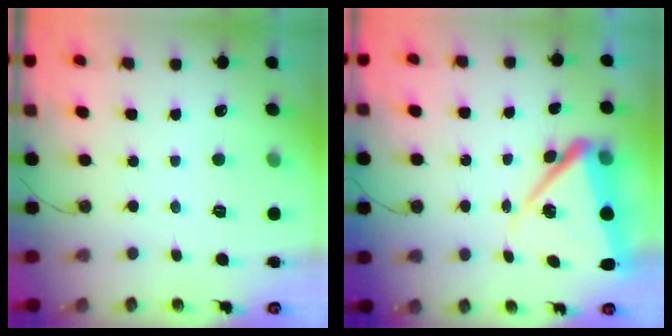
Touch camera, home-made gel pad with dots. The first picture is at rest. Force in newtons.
{"total": 10.4, "press": 10.2, "slide": 1.9}